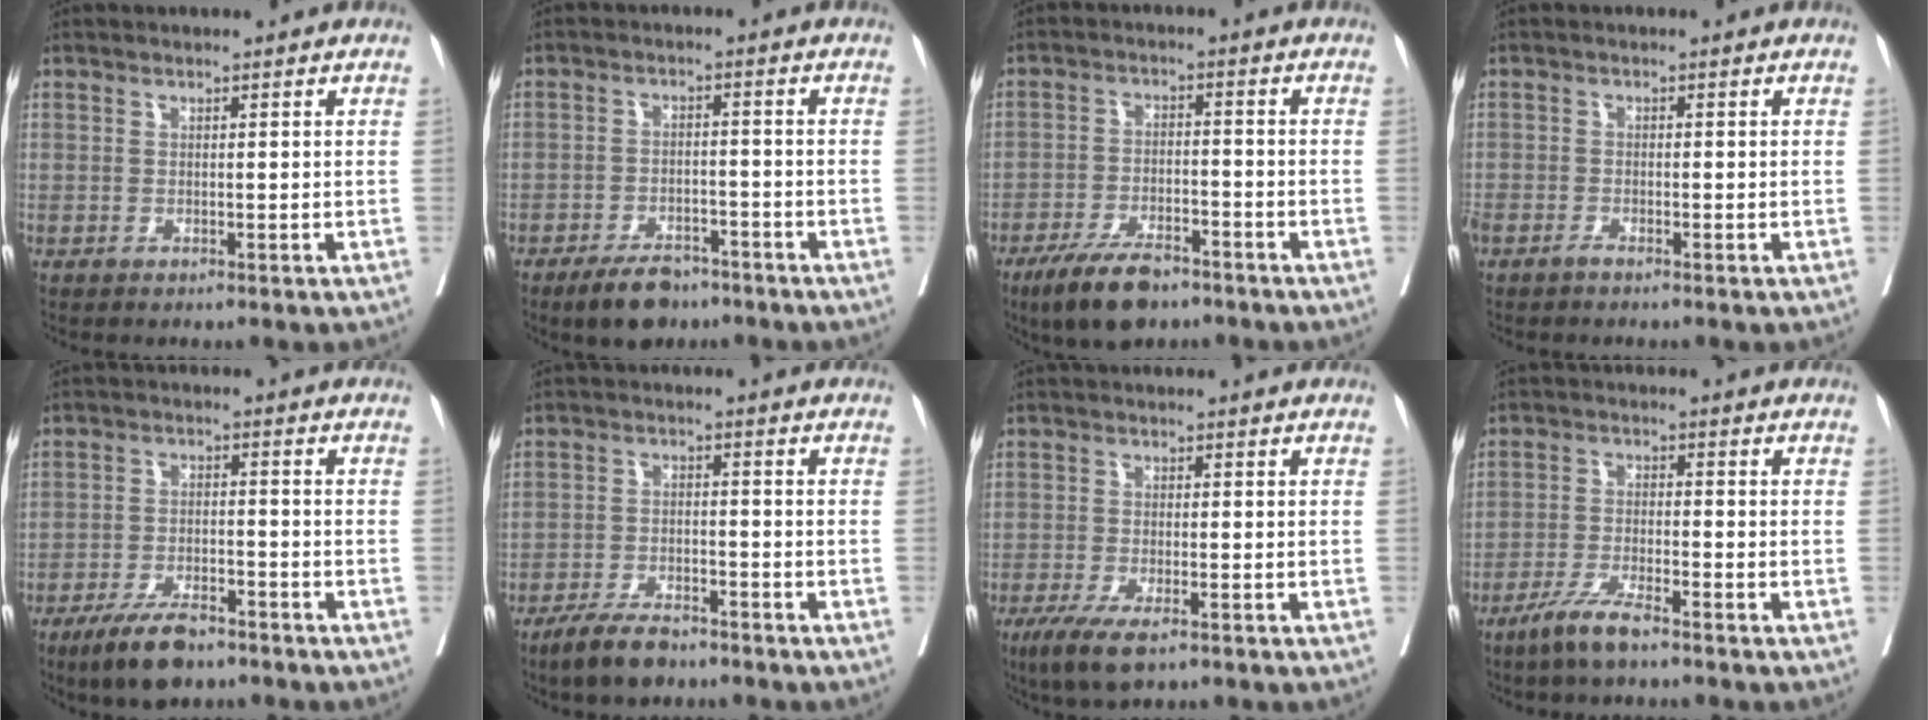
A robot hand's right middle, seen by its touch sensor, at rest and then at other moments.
{"total": 6.3, "force": [-4.8, 2.8, 3.0], "torque": [-0.053, -0.001, -0.076]}
{"total": 8.5, "force": [-6.3, 2.8, 5.0], "torque": [-0.093, -0.011, -0.111]}
{"total": 1.6, "force": [-1.3, 0.4, 0.8], "torque": [-0.016, -0.003, -0.024]}
{"total": 7.5, "force": [-5.7, 2.3, 4.4], "torque": [-0.082, -0.009, -0.099]}
{"total": 6.2, "force": [-5.0, 1.8, 3.2], "torque": [-0.064, -0.007, -0.090]}
{"total": 6.1, "force": [-3.9, 1.5, 4.4], "torque": [-0.079, -0.015, -0.064]}
{"total": 5.3, "force": [-4.0, 0.2, 3.5], "torque": [-0.071, -0.011, -0.079]}